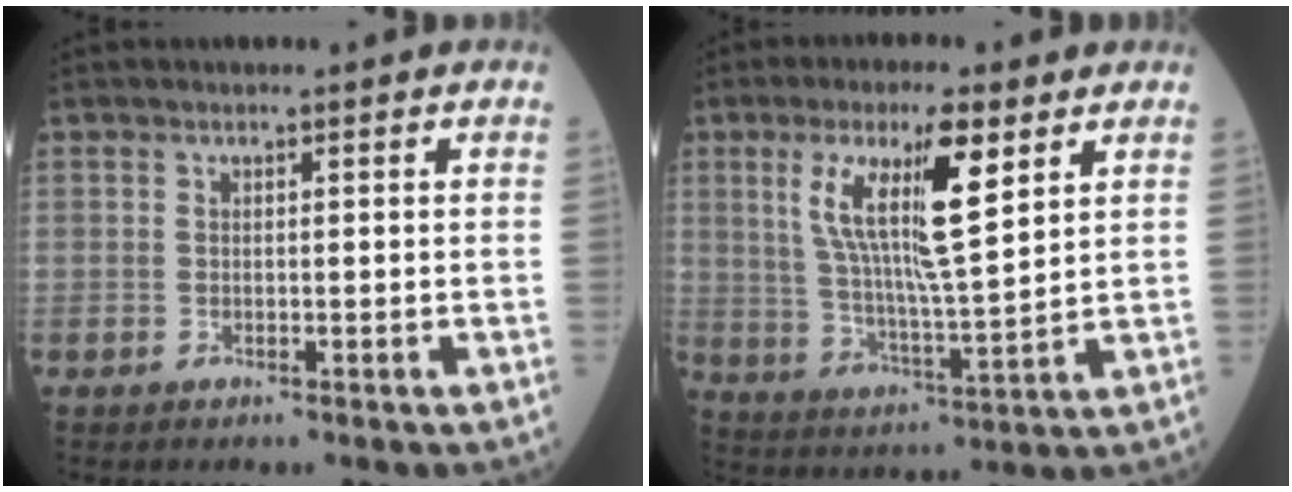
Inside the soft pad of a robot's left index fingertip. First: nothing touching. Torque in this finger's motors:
{"motor_torque": [0.46, -0.56, 1.05, 0.21]}